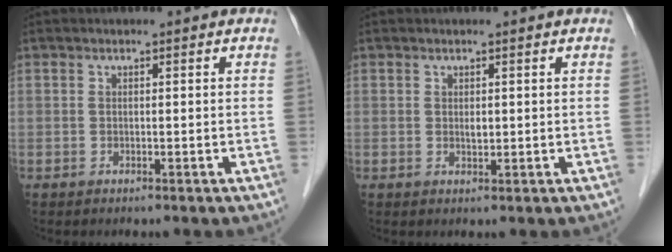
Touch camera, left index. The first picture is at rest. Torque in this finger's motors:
{"motor_torque": [0.44, 0.10, 0.00, 0.03]}